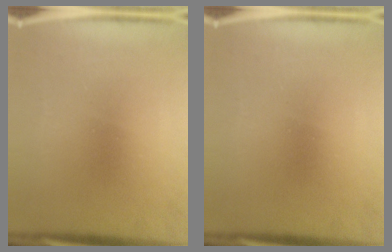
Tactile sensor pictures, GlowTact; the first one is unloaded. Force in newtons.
{"total": 0.0}